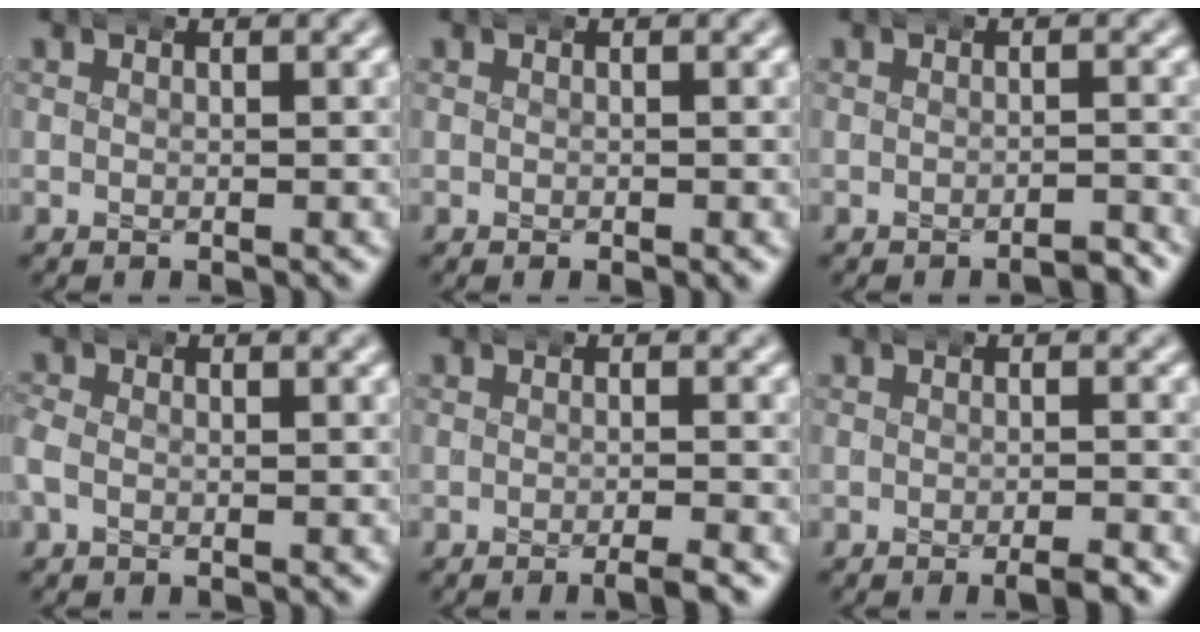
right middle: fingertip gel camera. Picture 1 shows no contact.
{"total": 0.6, "force": [-0.4, 0.1, 0.5], "torque": [-0.005, -0.001, -0.006]}
{"total": 1.7, "force": [-1.7, 0.1, 0.5], "torque": [-0.003, 0.008, -0.035]}
{"total": 1.9, "force": [-0.6, 1.6, 0.7], "torque": [-0.035, 0.002, -0.014]}
{"total": 1.6, "force": [-1.0, -0.2, 1.2], "torque": [-0.018, 0.009, -0.025]}
{"total": 1.5, "force": [-1.0, 0.0, 1.2], "torque": [-0.014, 0.009, -0.024]}